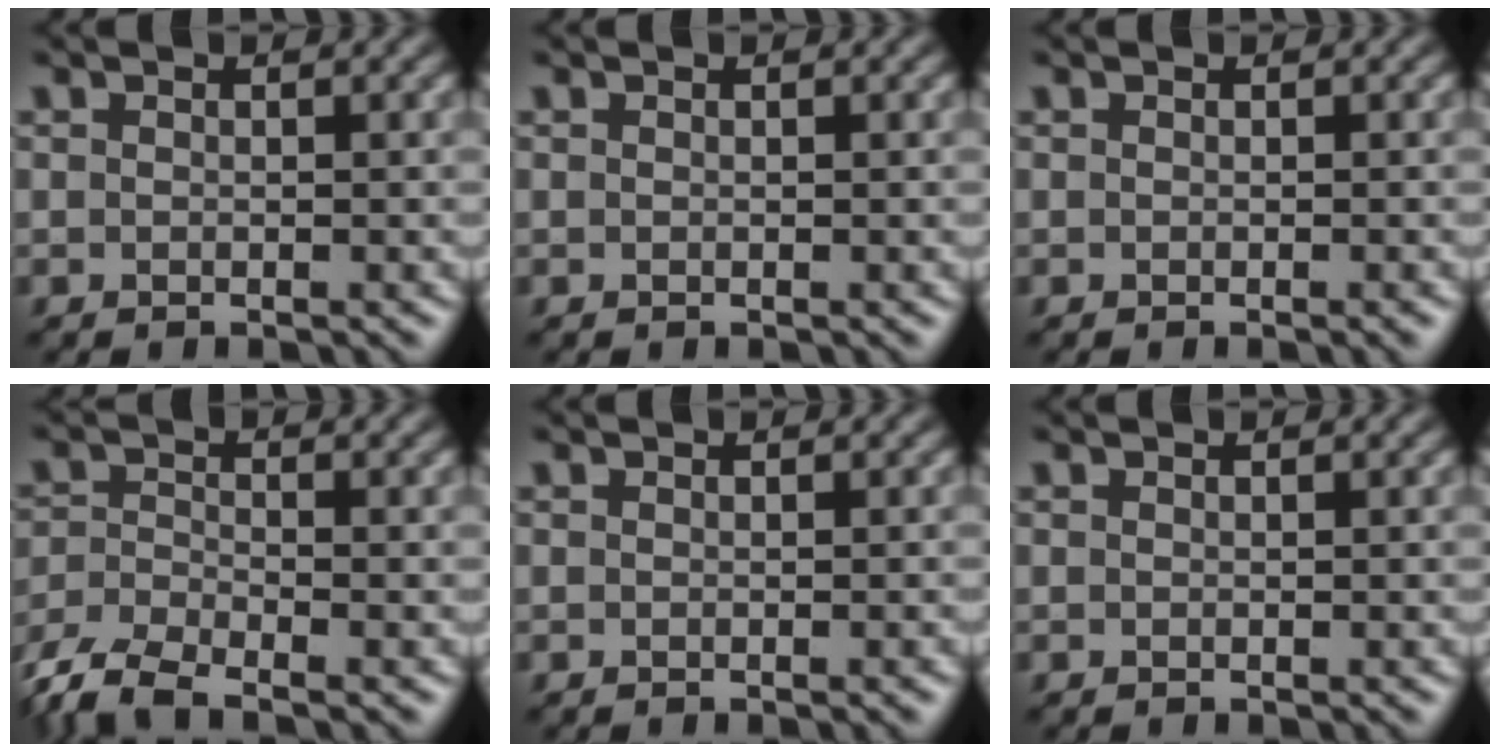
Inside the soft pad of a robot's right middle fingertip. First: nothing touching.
{"total": 0.0}
{"total": 0.9, "force": [-0.3, 0.3, 0.8], "torque": [-0.002, 0.001, -0.004]}
{"total": 5.1, "force": [-4.0, 1.4, 2.7], "torque": [-0.063, -0.004, -0.087]}
{"total": 0.7, "force": [-0.2, 0.2, 0.7], "torque": [-0.002, 0.001, -0.003]}
{"total": 0.0}